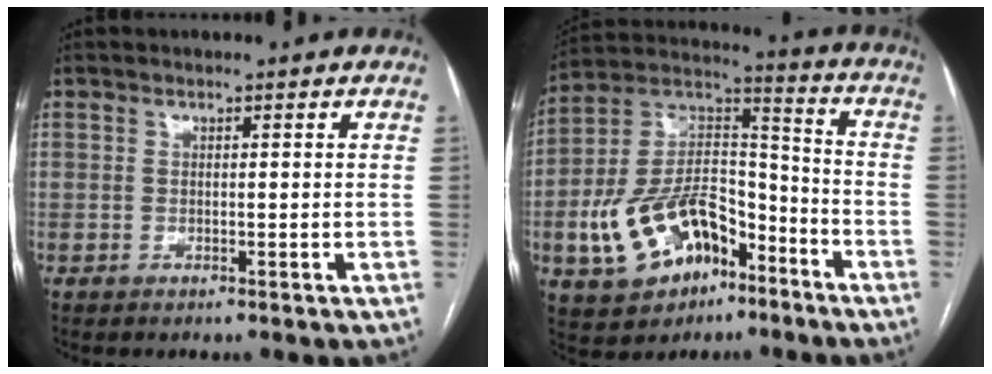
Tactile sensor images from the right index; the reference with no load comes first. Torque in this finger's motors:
{"motor_torque": [1.31, -0.83, 0.45, 0.21]}